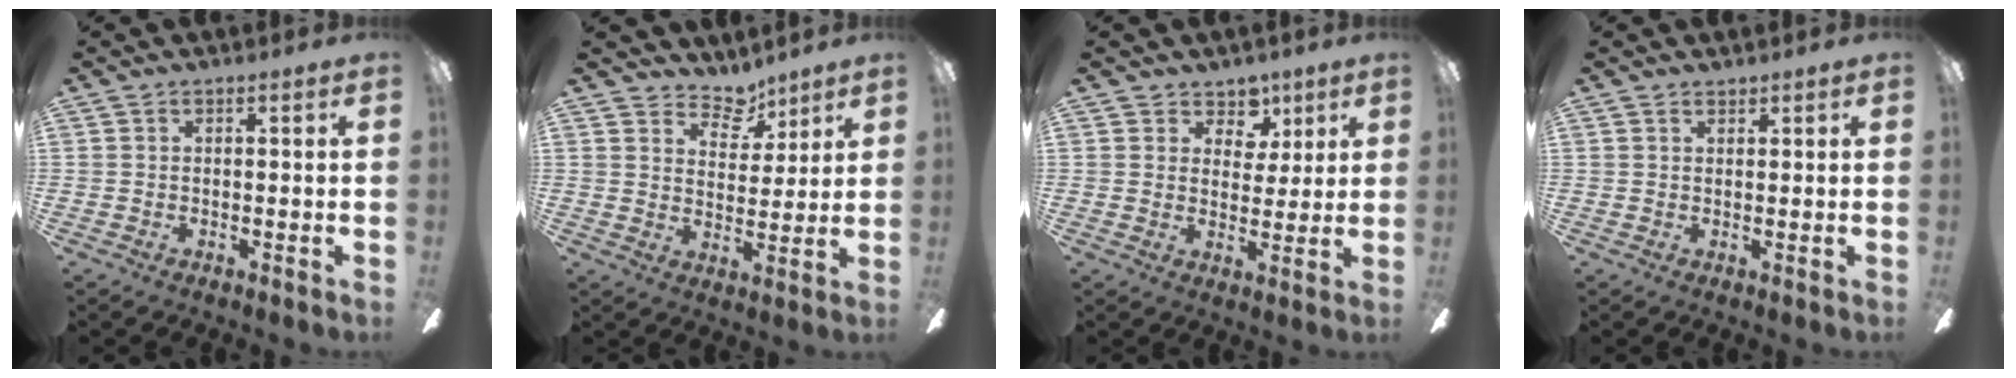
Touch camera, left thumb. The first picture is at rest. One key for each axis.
{"total": 7.4, "fx": 6.1, "fy": 3.8, "fz": 2.0, "tx": -0.023, "ty": -0.045, "tz": 0.110}
{"total": 6.7, "fx": 4.1, "fy": 5.0, "fz": 1.4, "tx": -0.019, "ty": -0.021, "tz": 0.077}
{"total": 1.1, "fx": 1.1, "fy": 0.3, "fz": 0.0, "tx": 0.007, "ty": -0.006, "tz": 0.020}